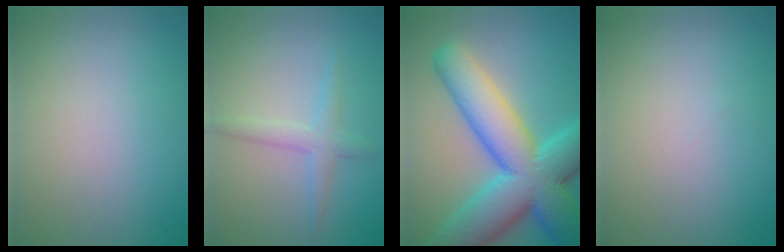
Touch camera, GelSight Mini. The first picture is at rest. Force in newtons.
{"total": 2.2, "press": 2.2, "slide": 0.1}
{"total": 13.1, "press": 13.1, "slide": 0.4}
{"total": 0.0}